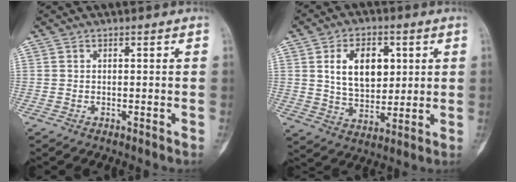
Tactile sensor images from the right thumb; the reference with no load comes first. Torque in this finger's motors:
{"motor_torque": [1.43, 1.50, 0.44, -0.22, 0.31]}